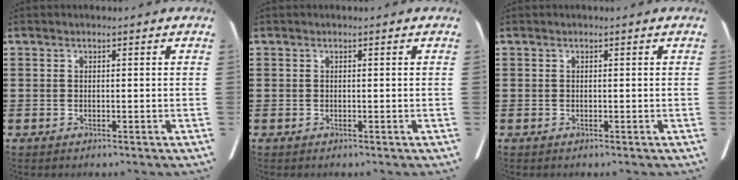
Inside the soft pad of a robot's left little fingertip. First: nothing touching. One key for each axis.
{"total": 0.0}
{"total": 0.0}